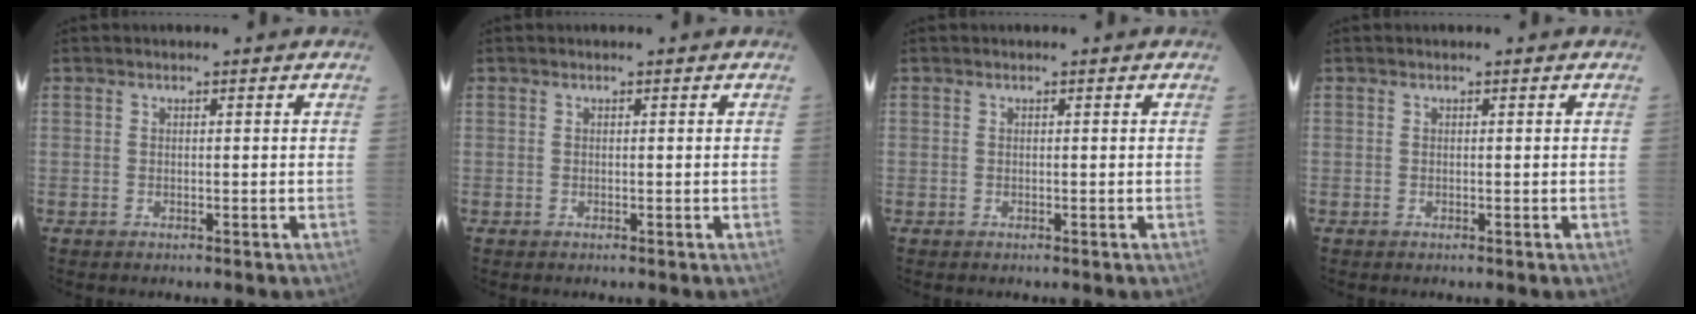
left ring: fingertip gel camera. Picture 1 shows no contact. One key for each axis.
{"total": 0.0}
{"total": 0.0}
{"total": 0.0}